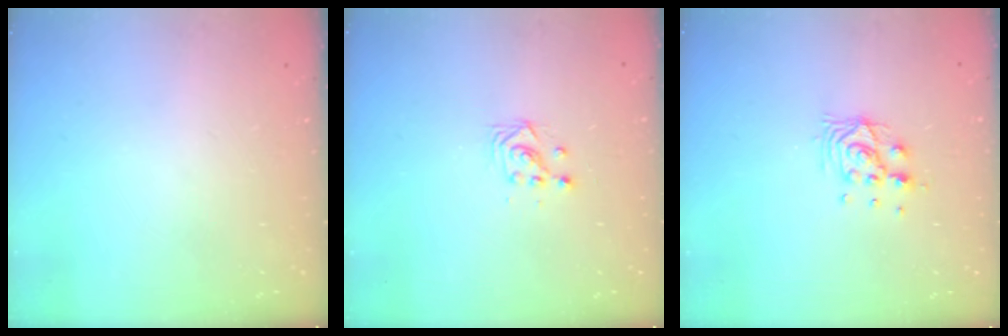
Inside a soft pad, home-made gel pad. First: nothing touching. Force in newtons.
{"total": 2.9, "press": 2.9, "slide": 0.2}
{"total": 8.4, "press": 8.4, "slide": 0.6}